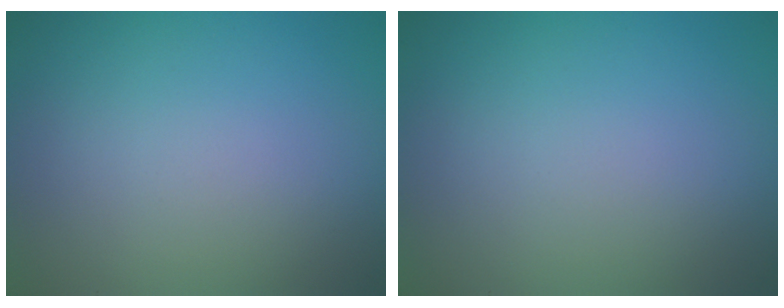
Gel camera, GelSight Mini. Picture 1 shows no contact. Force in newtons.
{"total": 0.0}